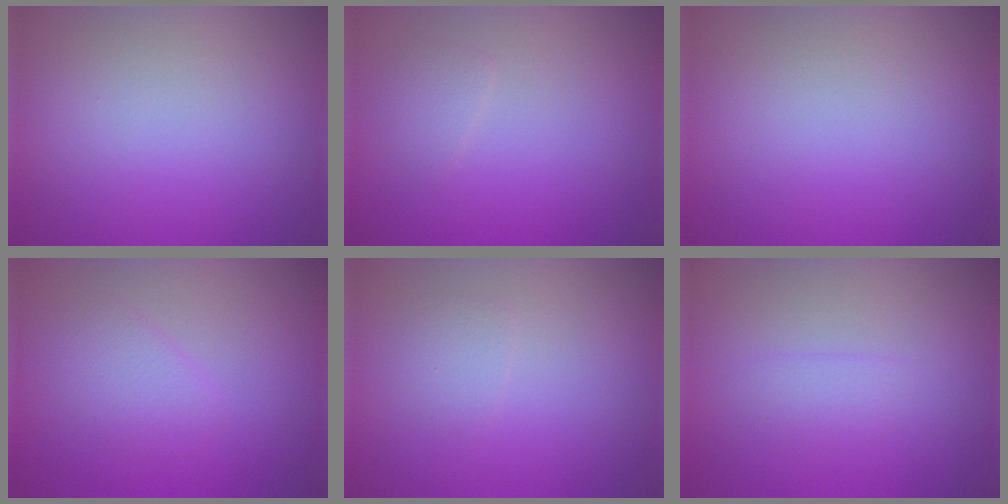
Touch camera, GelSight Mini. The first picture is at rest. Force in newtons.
{"total": 1.0, "press": 1.0, "slide": 0.0}
{"total": 0.0}
{"total": 1.8, "press": 1.8, "slide": 0.1}
{"total": 1.1, "press": 1.1, "slide": 0.1}
{"total": 1.1, "press": 1.1, "slide": 0.0}